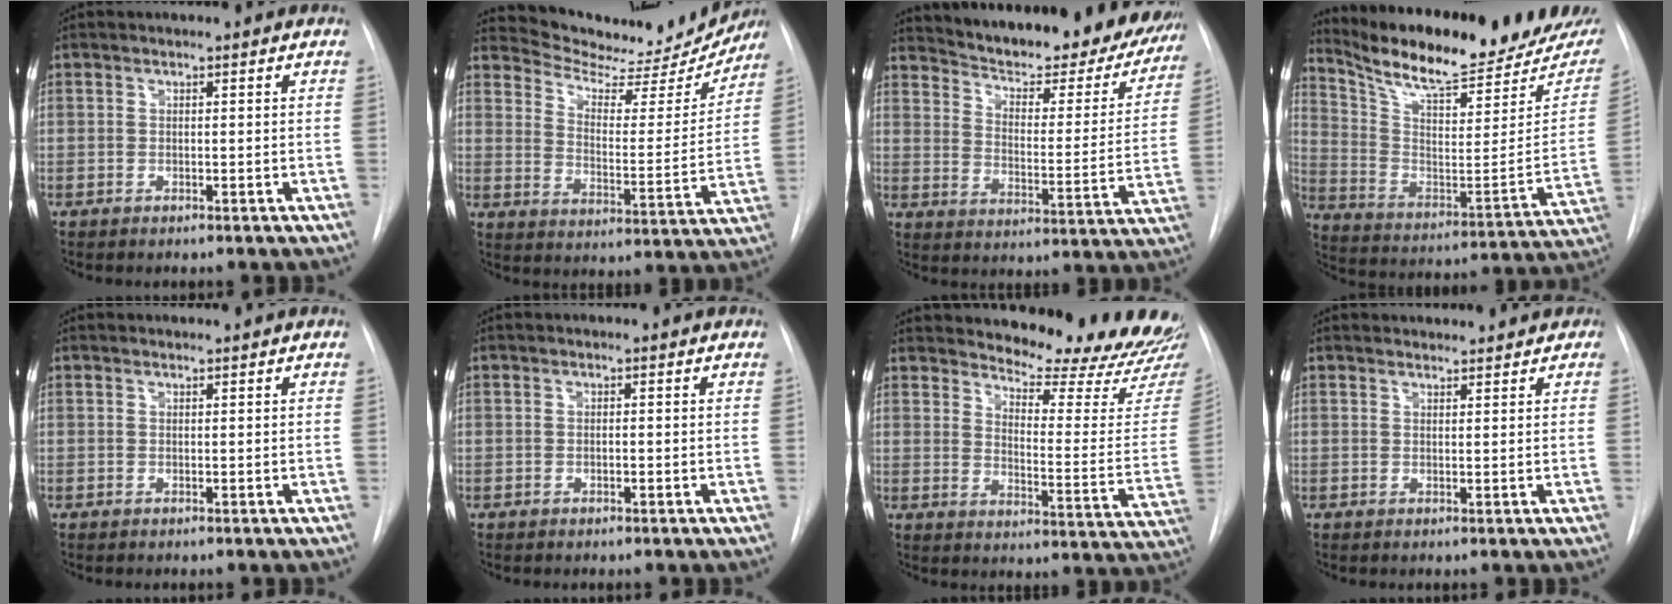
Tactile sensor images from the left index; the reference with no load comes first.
{"total": 17.9, "force": [17.1, 3.7, 3.6], "torque": [-0.047, -0.052, 0.223]}
{"total": 27.5, "force": [24.8, 6.3, 10.3], "torque": [-0.156, -0.068, 0.307]}
{"total": 23.3, "force": [20.2, 3.8, 10.9], "torque": [-0.182, -0.055, 0.300]}
{"total": 0.0}
{"total": 0.5, "force": [-0.3, 0.2, 0.4], "torque": [-0.006, -0.003, -0.007]}
{"total": 19.6, "force": [18.8, 1.8, 5.3], "torque": [-0.063, -0.120, 0.221]}
{"total": 4.9, "force": [4.5, 1.7, 0.8], "torque": [0.001, 0.015, 0.046]}